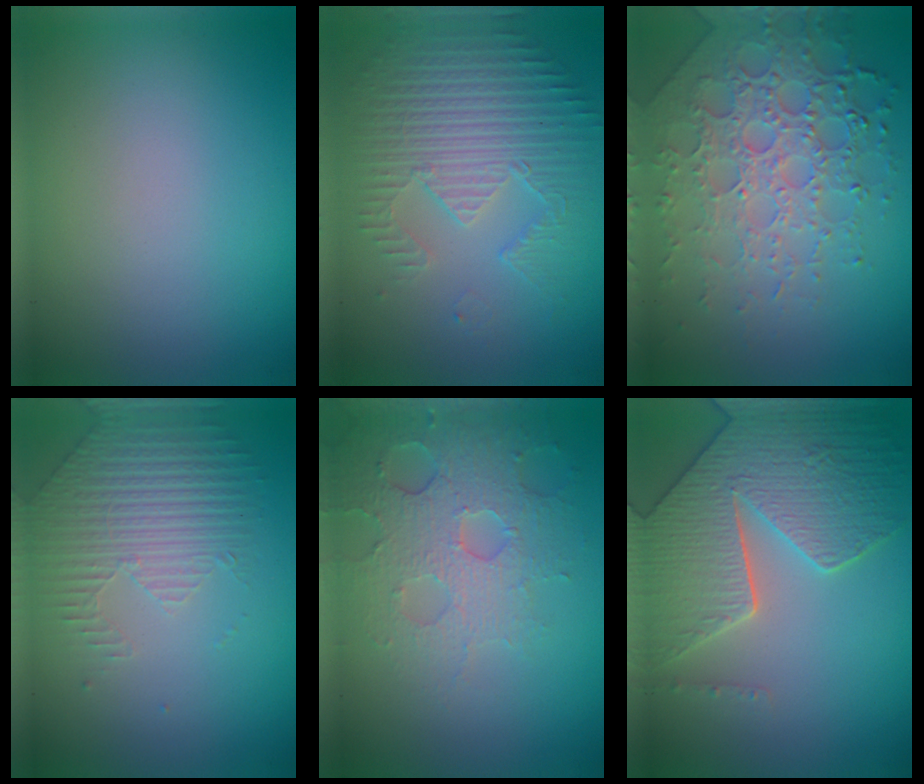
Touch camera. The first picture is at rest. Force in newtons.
{"total": 3.8, "press": 3.6, "slide": 1.3}
{"total": 7.3, "press": 5.2, "slide": 5.1}
{"total": 2.1, "press": 1.8, "slide": 1.0}
{"total": 4.2, "press": 4.1, "slide": 0.9}
{"total": 7.3, "press": 6.0, "slide": 4.2}